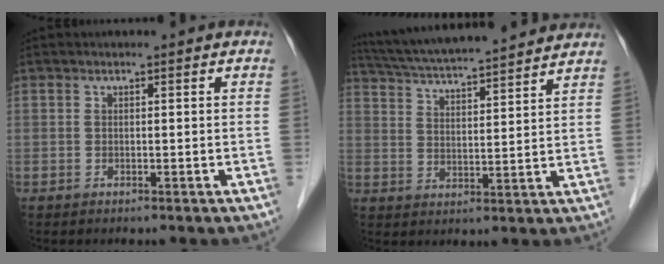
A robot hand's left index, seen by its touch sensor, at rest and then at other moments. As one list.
[{"total": 18.6, "force": [16.8, 1.1, 7.9], "torque": [-0.140, 0.034, 0.252]}]